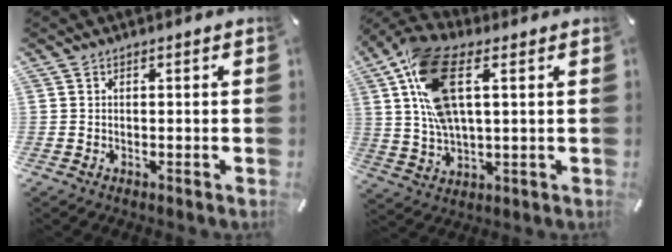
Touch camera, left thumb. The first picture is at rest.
{"total": 15.6, "force": [4.9, 7.4, 12.8], "torque": [-0.277, 0.001, 0.093]}